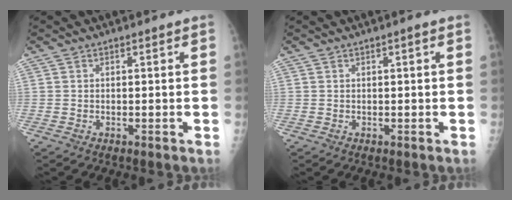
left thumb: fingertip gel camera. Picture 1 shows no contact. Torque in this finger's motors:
{"motor_torque": [0.14, -0.03, 0.01, -0.12, 0.06]}